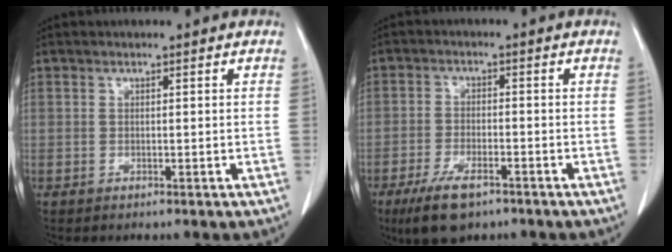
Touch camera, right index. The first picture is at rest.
{"total": 7.3, "force": [-4.9, 2.5, 4.9], "torque": [-0.098, -0.012, -0.083]}